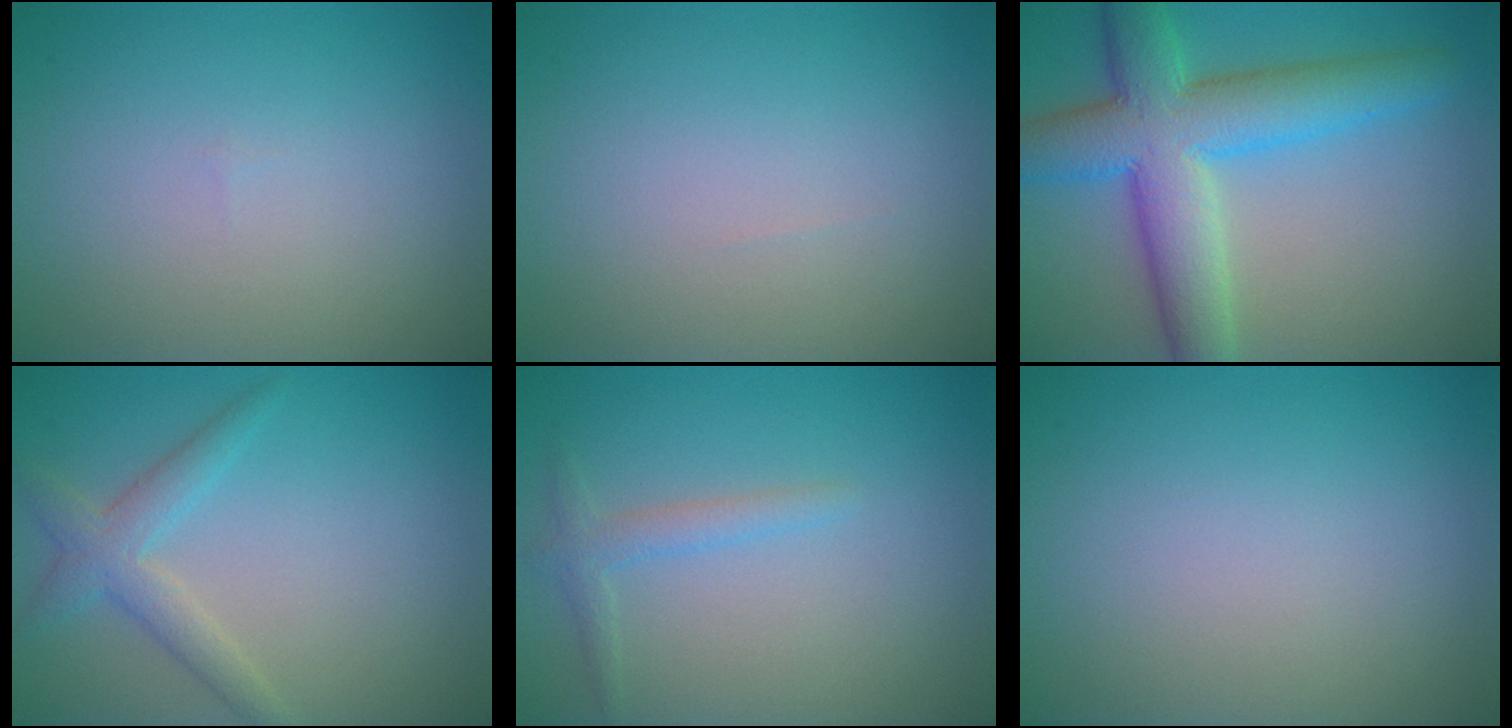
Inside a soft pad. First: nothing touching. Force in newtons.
{"total": 0.0}
{"total": 9.0, "press": 9.0, "slide": 0.2}
{"total": 2.8, "press": 2.8, "slide": 0.1}
{"total": 1.3, "press": 1.3, "slide": 0.1}
{"total": 0.0}